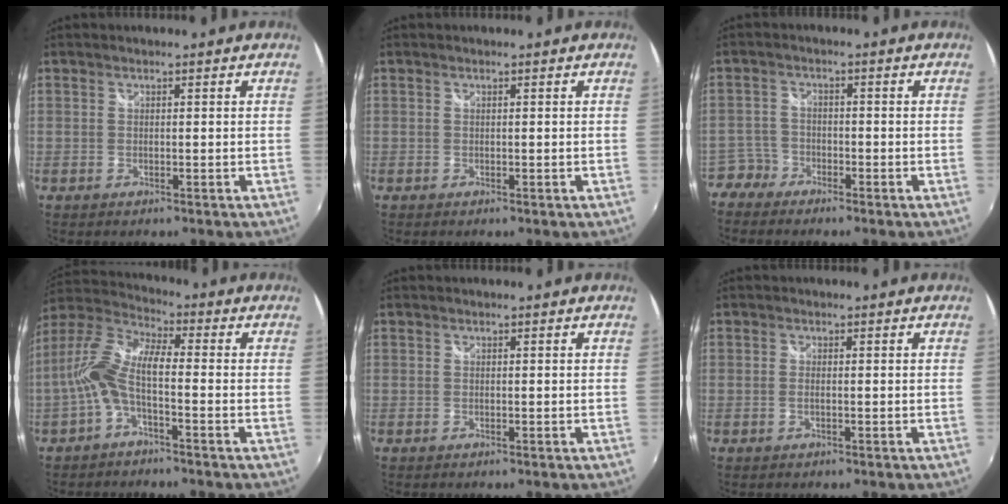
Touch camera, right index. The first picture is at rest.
{"total": 0.0}
{"total": 3.8, "force": [-3.0, 2.3, -0.4], "torque": [-0.001, 0.010, -0.065]}
{"total": 9.3, "force": [-2.1, 3.0, 8.6], "torque": [-0.189, 0.015, -0.045]}
{"total": 0.0}
{"total": 0.9, "force": [-0.3, 0.2, 0.9], "torque": [-0.018, 0.000, -0.006]}